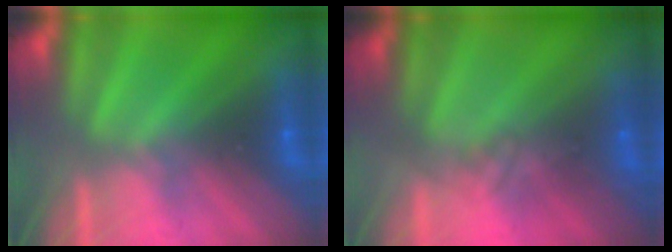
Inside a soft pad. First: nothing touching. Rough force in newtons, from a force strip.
{"total": 1.7}